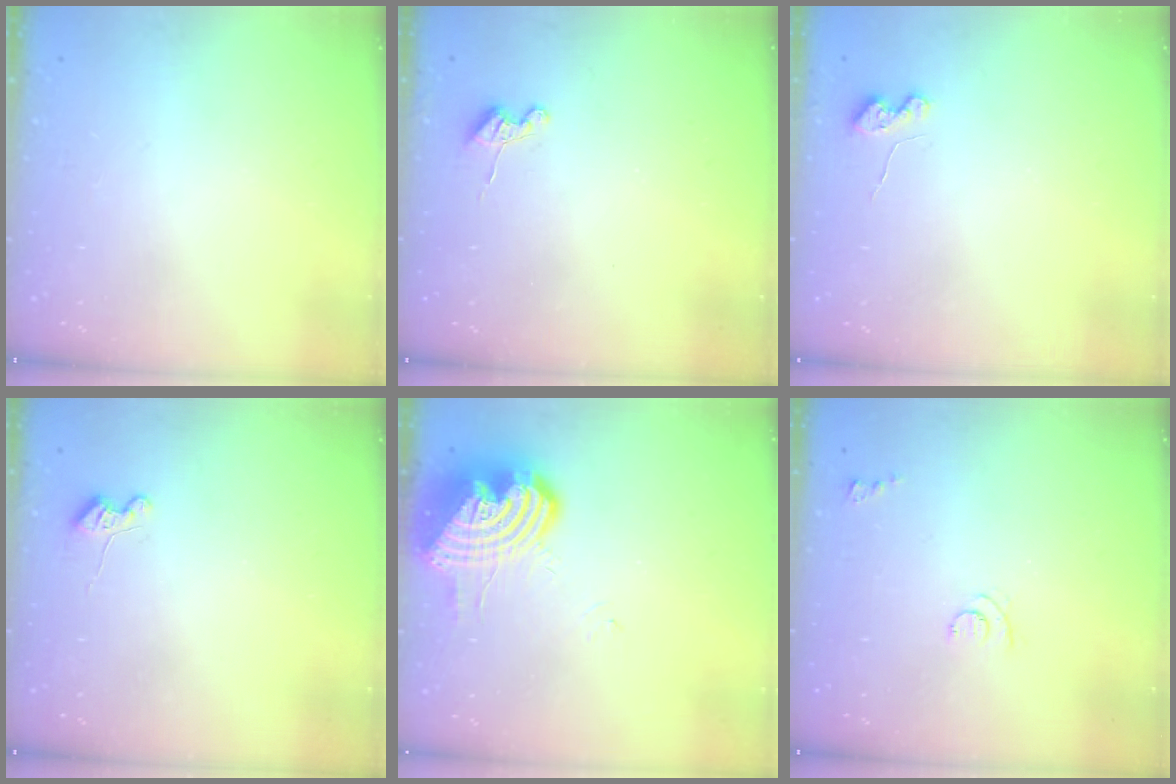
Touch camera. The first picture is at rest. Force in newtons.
{"total": 3.8, "press": 3.7, "slide": 0.5}
{"total": 3.7, "press": 3.7, "slide": 0.4}
{"total": 4.2, "press": 4.2, "slide": 0.4}
{"total": 14.8, "press": 14.7, "slide": 2.1}
{"total": 5.0, "press": 4.9, "slide": 0.6}